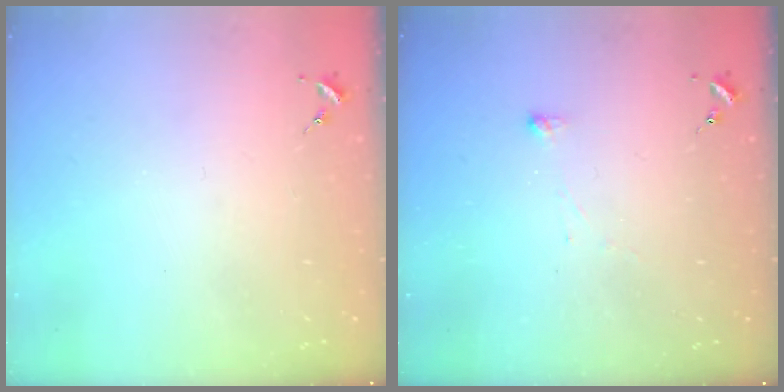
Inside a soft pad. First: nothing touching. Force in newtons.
{"total": 2.9, "press": 2.9, "slide": 0.3}